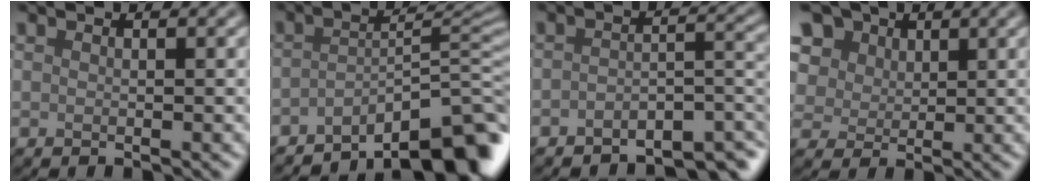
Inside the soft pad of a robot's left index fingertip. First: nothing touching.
{"total": 8.8, "force": [-5.9, 2.4, 6.1], "torque": [-0.068, 0.004, -0.099]}
{"total": 4.8, "force": [-3.9, 1.4, 2.3], "torque": [-0.029, -0.004, -0.060]}
{"total": 10.5, "force": [5.7, 7.5, 4.7], "torque": [-0.113, 0.030, 0.084]}